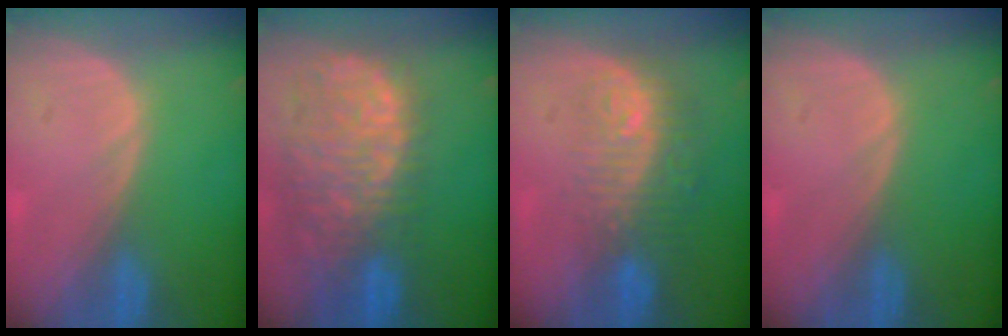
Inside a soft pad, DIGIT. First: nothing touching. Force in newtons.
{"total": 13.3, "press": 11.0, "slide": 7.5}
{"total": 9.7, "press": 8.0, "slide": 5.5}
{"total": 0.0}